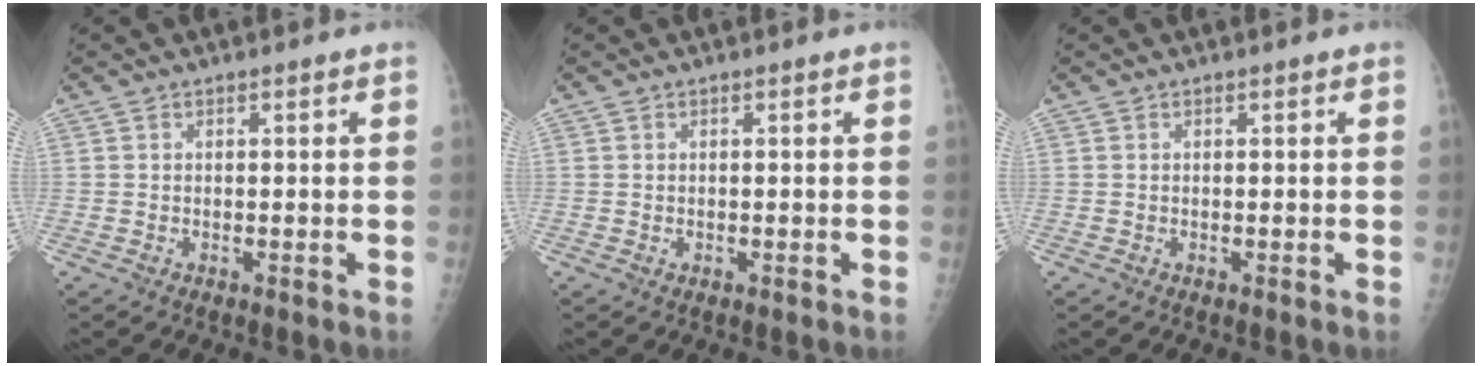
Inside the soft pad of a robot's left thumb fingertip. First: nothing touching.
{"total": 0.0}
{"total": 0.0}